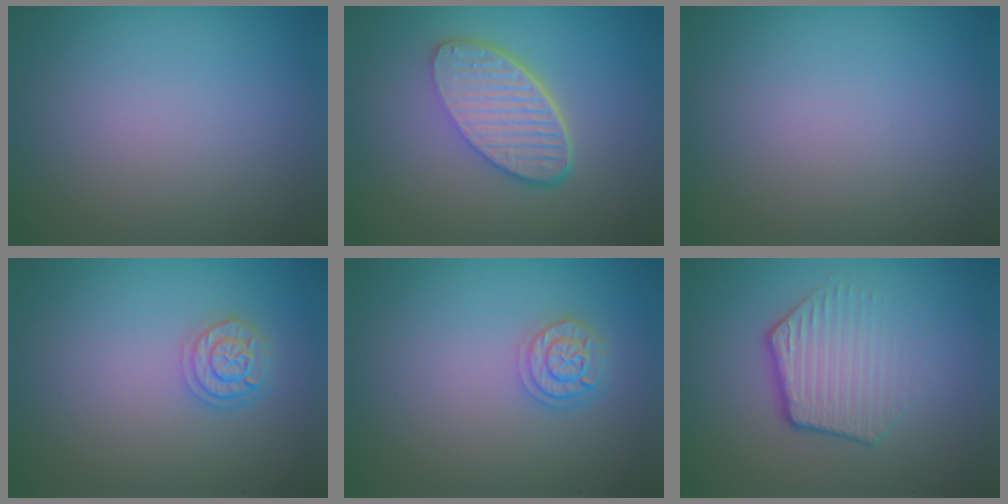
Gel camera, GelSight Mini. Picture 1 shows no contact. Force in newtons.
{"total": 6.0, "press": 4.4, "slide": 4.1}
{"total": 0.0}
{"total": 2.5, "press": 2.1, "slide": 1.3}
{"total": 2.5, "press": 2.1, "slide": 1.3}
{"total": 4.1, "press": 3.0, "slide": 2.9}